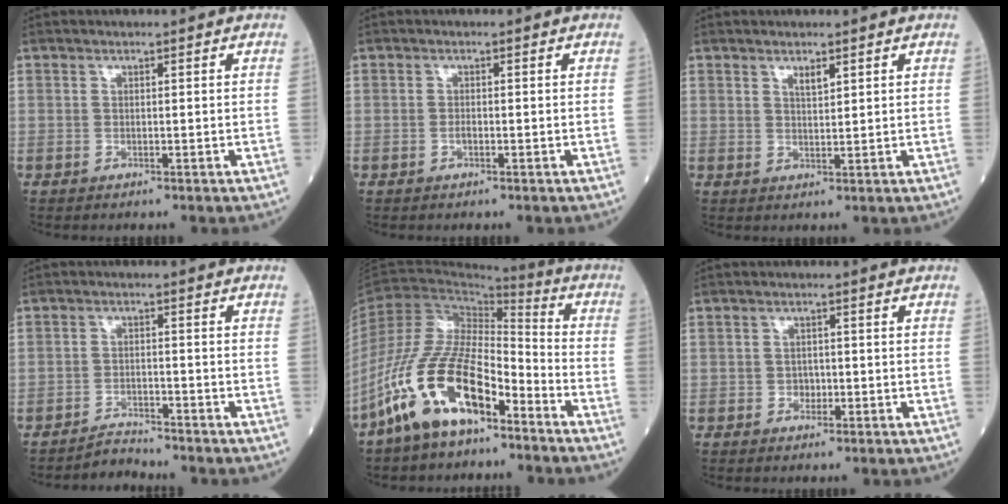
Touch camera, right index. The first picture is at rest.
{"total": 0.7, "force": [-0.3, 0.3, 0.5], "torque": [-0.009, 0.001, -0.006]}
{"total": 1.8, "force": [1.2, 0.4, 1.2], "torque": [-0.023, -0.002, 0.023]}
{"total": 2.7, "force": [-2.6, -0.3, -0.5], "torque": [0.008, -0.017, -0.042]}
{"total": 15.6, "force": [-9.6, 5.7, 10.9], "torque": [-0.232, 0.006, -0.183]}
{"total": 1.5, "force": [-0.5, 1.2, 0.7], "torque": [-0.002, 0.005, -0.006]}